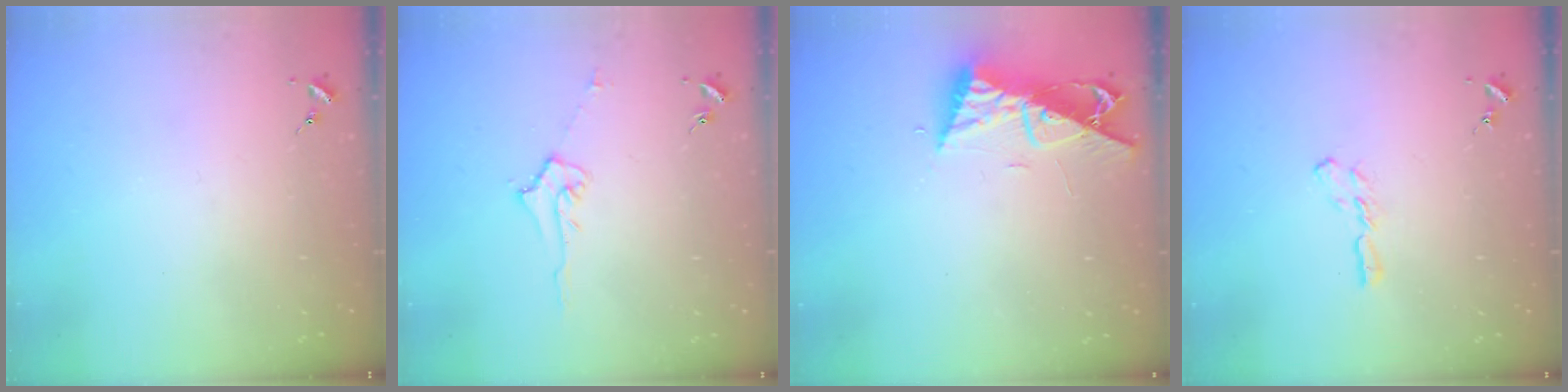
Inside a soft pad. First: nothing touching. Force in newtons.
{"total": 5.2, "press": 5.1, "slide": 0.9}
{"total": 9.7, "press": 9.7, "slide": 0.7}
{"total": 5.6, "press": 5.5, "slide": 0.4}